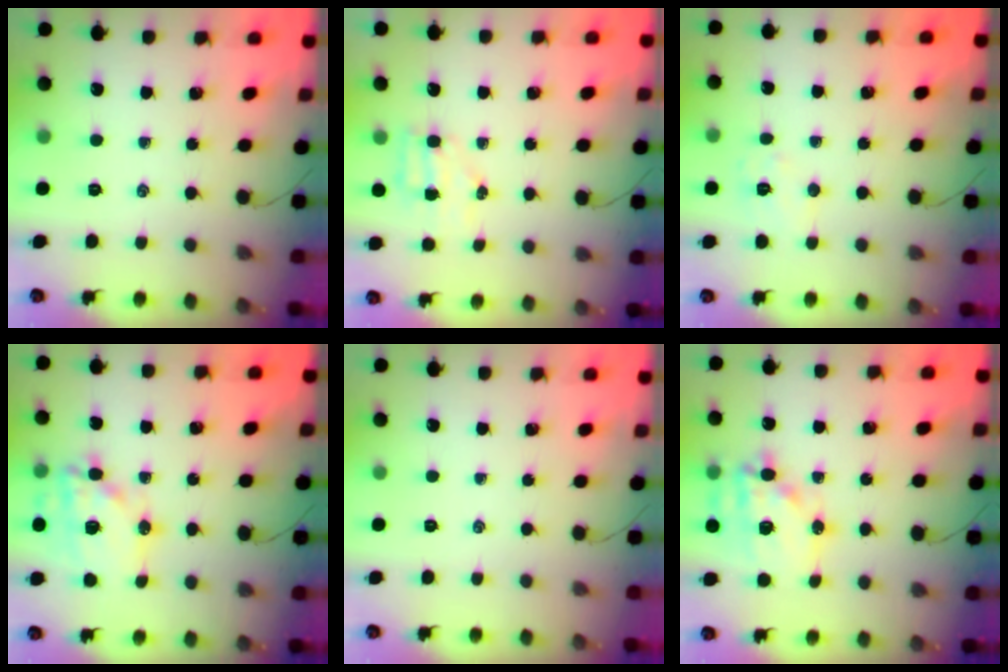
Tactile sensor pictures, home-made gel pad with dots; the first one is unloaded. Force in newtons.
{"total": 4.8, "press": 4.7, "slide": 0.7}
{"total": 6.1, "press": 6.0, "slide": 1.0}
{"total": 15.5, "press": 15.2, "slide": 3.0}
{"total": 0.0}
{"total": 15.6, "press": 15.2, "slide": 3.4}